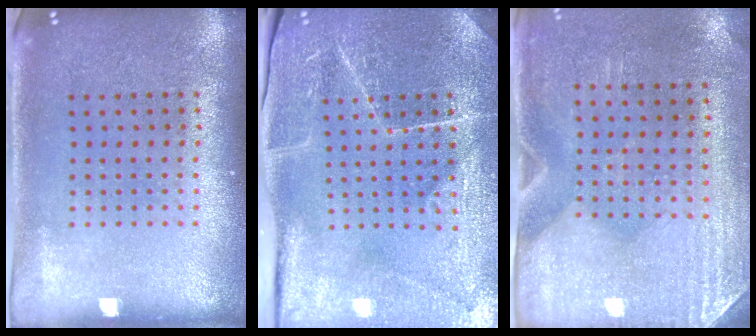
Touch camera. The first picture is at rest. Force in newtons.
{"total": 3.8, "press": 3.8, "slide": 0.2}
{"total": 2.9, "press": 2.5, "slide": 1.5}